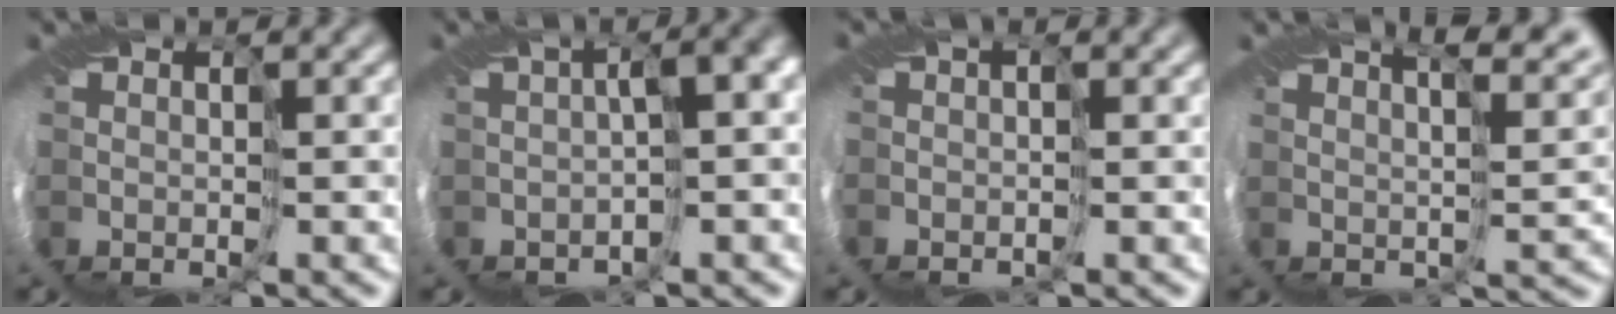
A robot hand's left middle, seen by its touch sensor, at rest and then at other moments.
{"total": 5.2, "force": [-0.7, 1.8, 4.8], "torque": [-0.056, 0.014, -0.004]}
{"total": 1.2, "force": [-0.4, 0.6, 0.9], "torque": [-0.018, 0.001, -0.004]}
{"total": 6.4, "force": [5.3, 0.9, 3.6], "torque": [-0.042, 0.019, 0.072]}